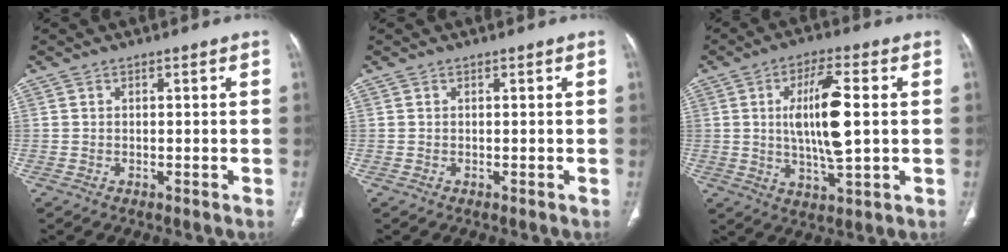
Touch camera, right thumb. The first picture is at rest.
{"total": 0.0}
{"total": 12.5, "force": [1.3, 3.6, 11.9], "torque": [-0.215, -0.008, 0.022]}